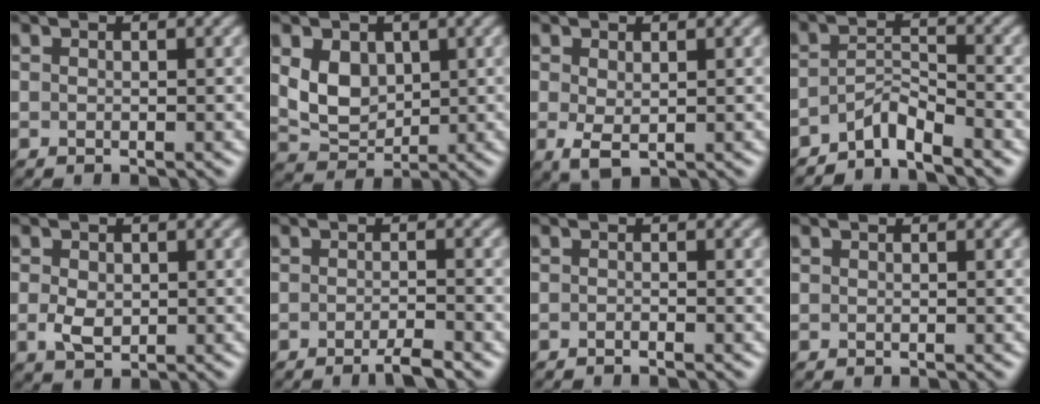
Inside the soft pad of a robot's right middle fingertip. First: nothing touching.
{"total": 4.1, "force": [0.9, 3.1, 2.5], "torque": [-0.055, -0.006, 0.019]}
{"total": 2.1, "force": [-0.1, 1.1, 1.8], "torque": [-0.040, -0.004, 0.001]}
{"total": 3.1, "force": [-2.7, 0.4, 1.5], "torque": [-0.025, 0.010, -0.060]}
{"total": 2.3, "force": [-0.1, 1.6, 1.7], "torque": [-0.036, -0.001, -0.001]}
{"total": 2.4, "force": [-1.6, 0.3, 1.7], "torque": [-0.026, -0.001, -0.035]}
{"total": 0.7, "force": [-0.5, 0.1, 0.5], "torque": [-0.006, 0.001, -0.012]}
{"total": 0.0}